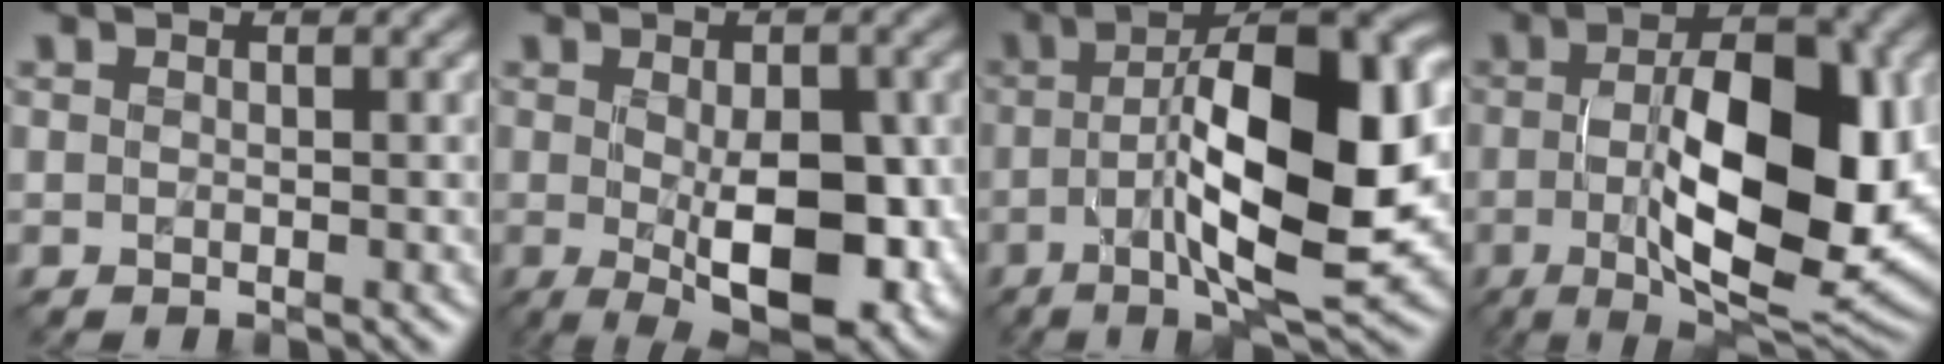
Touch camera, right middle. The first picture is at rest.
{"total": 9.9, "force": [-1.4, 4.5, 8.7], "torque": [-0.140, -0.028, -0.001]}
{"total": 13.8, "force": [-1.1, 4.2, 13.1], "torque": [-0.200, 0.008, -0.022]}
{"total": 13.5, "force": [-0.7, 5.4, 12.4], "torque": [-0.185, -0.006, -0.011]}